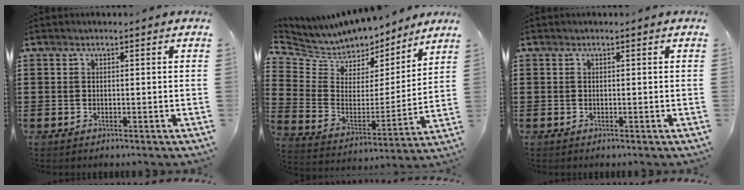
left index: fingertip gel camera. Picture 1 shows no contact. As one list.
[{"total": 6.0, "force": [5.5, 2.5, -0.1], "torque": [-0.039, -0.049, 0.094]}, {"total": 0.0}]